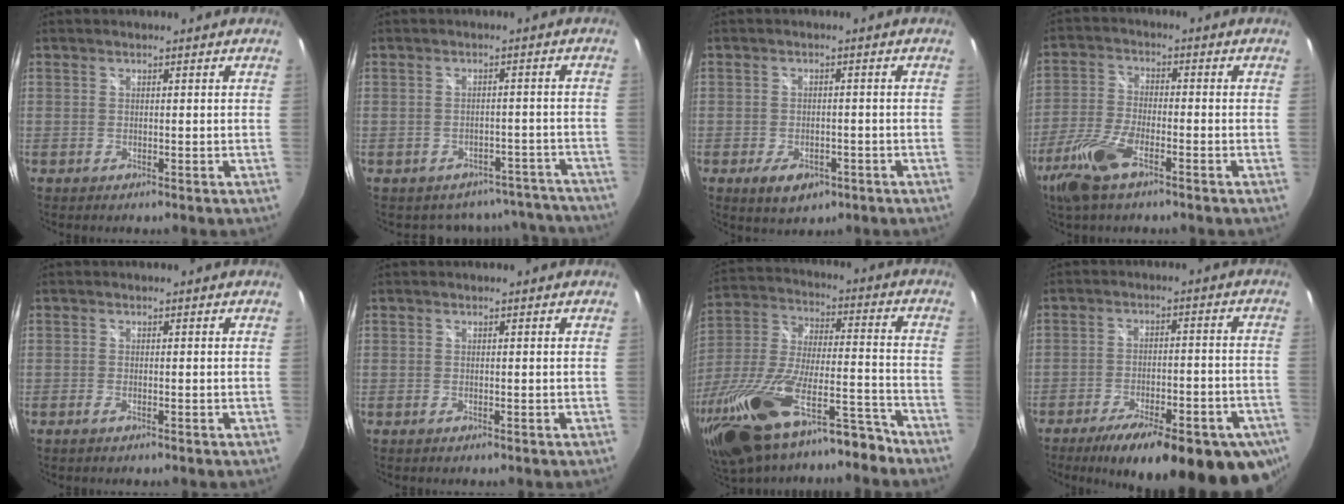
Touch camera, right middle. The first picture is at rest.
{"total": 12.3, "force": [-10.6, 5.8, 2.4], "torque": [-0.043, 0.025, -0.107]}
{"total": 5.6, "force": [-3.0, 3.1, 3.5], "torque": [-0.071, -0.009, -0.041]}
{"total": 9.4, "force": [-5.8, 3.1, 6.7], "torque": [-0.160, -0.010, -0.119]}
{"total": 0.9, "force": [-0.6, 0.1, 0.6], "torque": [-0.013, -0.002, -0.013]}
{"total": 0.0}
{"total": 26.4, "force": [-18.8, 8.4, 16.6], "torque": [-0.339, -0.035, -0.314]}
{"total": 23.3, "force": [-15.8, 6.6, 15.9], "torque": [-0.251, -0.044, -0.206]}